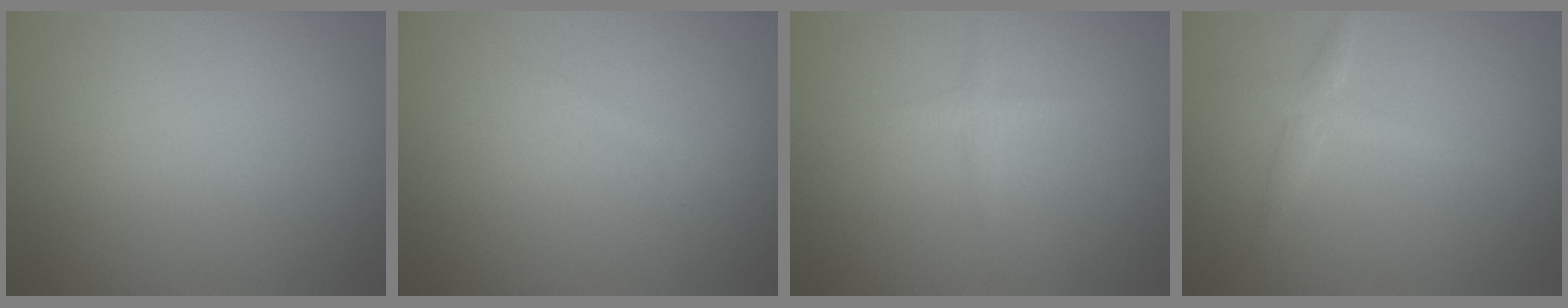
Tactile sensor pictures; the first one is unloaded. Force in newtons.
{"total": 0.9, "press": 0.9, "slide": 0.0}
{"total": 0.9, "press": 0.9, "slide": 0.0}
{"total": 1.9, "press": 1.9, "slide": 0.0}